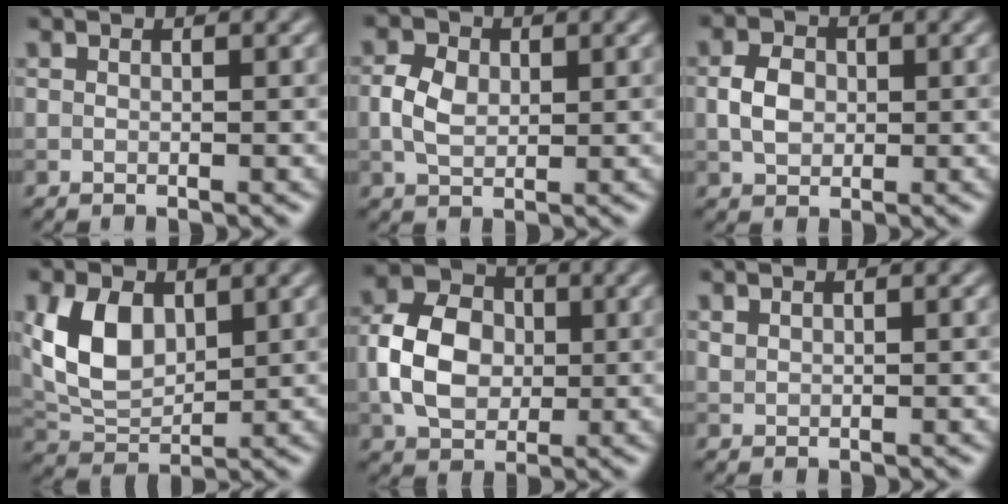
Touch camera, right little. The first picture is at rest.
{"total": 3.3, "force": [0.2, 2.3, 2.3], "torque": [-0.050, 0.003, 0.001]}
{"total": 3.0, "force": [-0.1, 2.3, 1.9], "torque": [-0.041, 0.004, -0.006]}
{"total": 6.2, "force": [1.6, 4.0, 4.4], "torque": [-0.095, 0.001, 0.034]}
{"total": 6.8, "force": [-0.4, 5.1, 4.5], "torque": [-0.092, 0.011, -0.016]}
{"total": 0.6, "force": [0.5, 0.2, 0.2], "torque": [-0.005, 0.000, 0.015]}